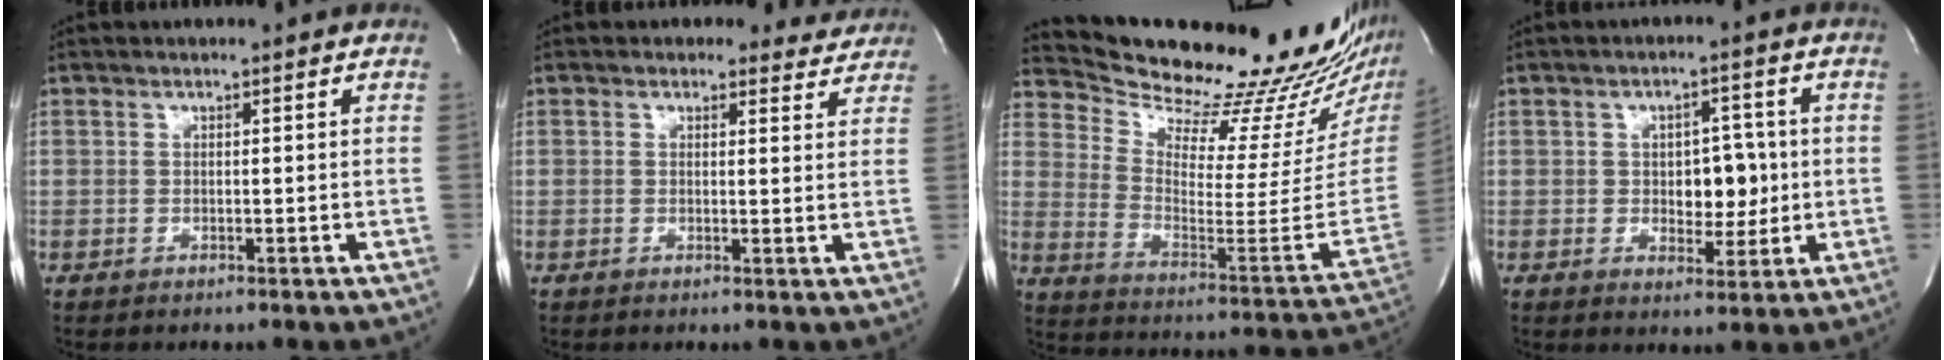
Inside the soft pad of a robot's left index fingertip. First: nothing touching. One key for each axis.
{"total": 4.5, "fx": 3.8, "fy": 2.3, "fz": -0.5, "tx": 0.030, "ty": -0.010, "tz": 0.017}
{"total": 26.4, "fx": 23.5, "fy": 2.0, "fz": 12.0, "tx": -0.185, "ty": -0.108, "tz": 0.319}
{"total": 5.4, "fx": -0.3, "fy": 3.3, "fz": 4.3, "tx": -0.048, "ty": 0.005, "tz": -0.001}